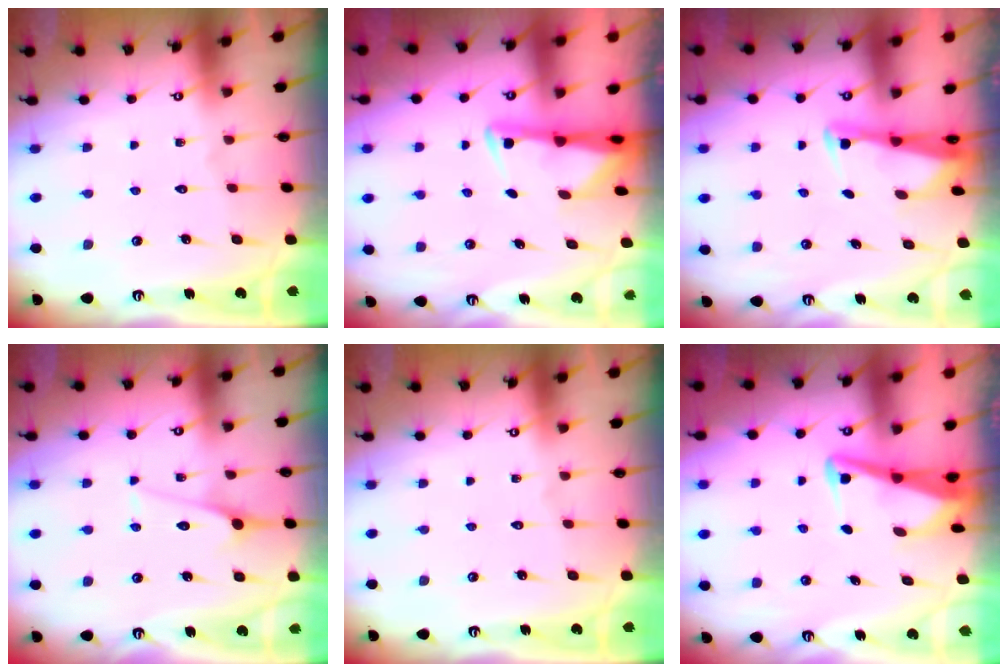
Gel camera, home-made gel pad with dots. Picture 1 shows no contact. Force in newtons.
{"total": 2.9, "press": 2.8, "slide": 0.6}
{"total": 2.8, "press": 2.7, "slide": 0.6}
{"total": 5.0, "press": 5.0, "slide": 0.5}
{"total": 0.0}
{"total": 5.1, "press": 5.0, "slide": 0.9}